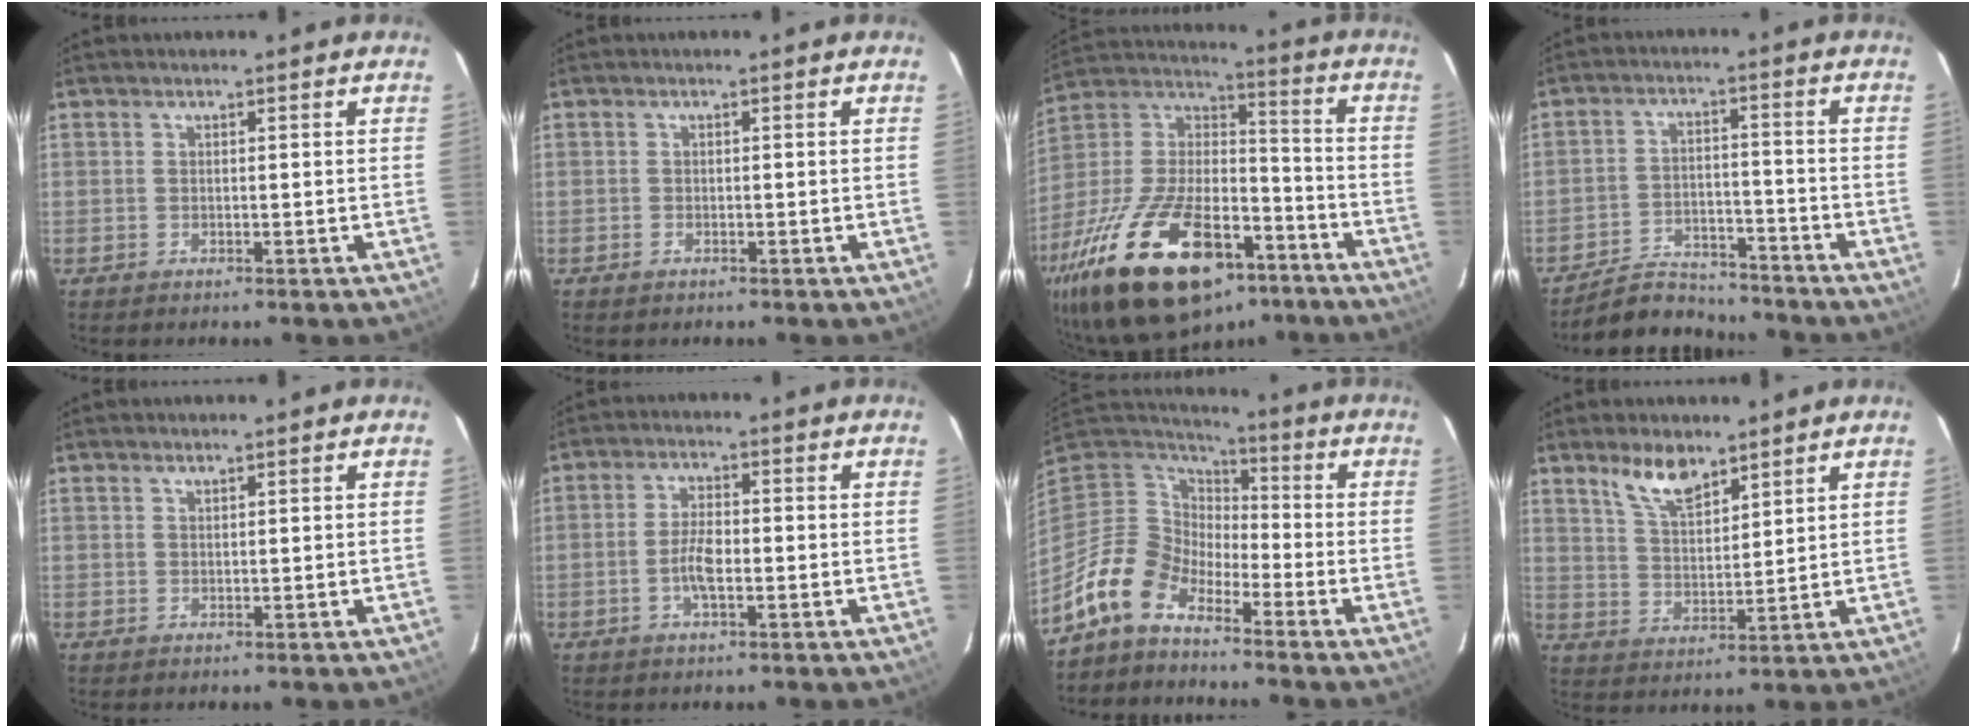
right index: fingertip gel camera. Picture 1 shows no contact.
{"total": 0.9, "force": [-0.6, 0.5, 0.3], "torque": [-0.005, 0.000, -0.011]}
{"total": 32.2, "force": [-19.3, 14.8, 21.2], "torque": [-0.417, -0.011, -0.305]}
{"total": 9.6, "force": [-9.0, 2.9, 1.4], "torque": [-0.054, 0.009, -0.141]}
{"total": 0.5, "force": [0.5, 0.0, 0.1], "torque": [-0.002, 0.000, 0.010]}
{"total": 4.8, "force": [-1.3, 1.7, 4.2], "torque": [-0.088, 0.003, -0.026]}
{"total": 11.1, "force": [-8.5, 5.6, 4.5], "torque": [-0.092, 0.017, -0.179]}
{"total": 7.5, "force": [5.6, 2.8, 4.2], "torque": [-0.074, 0.004, 0.111]}